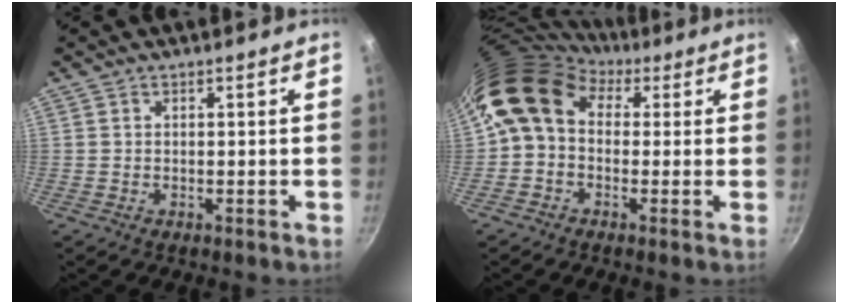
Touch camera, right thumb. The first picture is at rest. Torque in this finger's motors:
{"motor_torque": [1.09, 2.38, 1.45, 0.00, 0.34]}